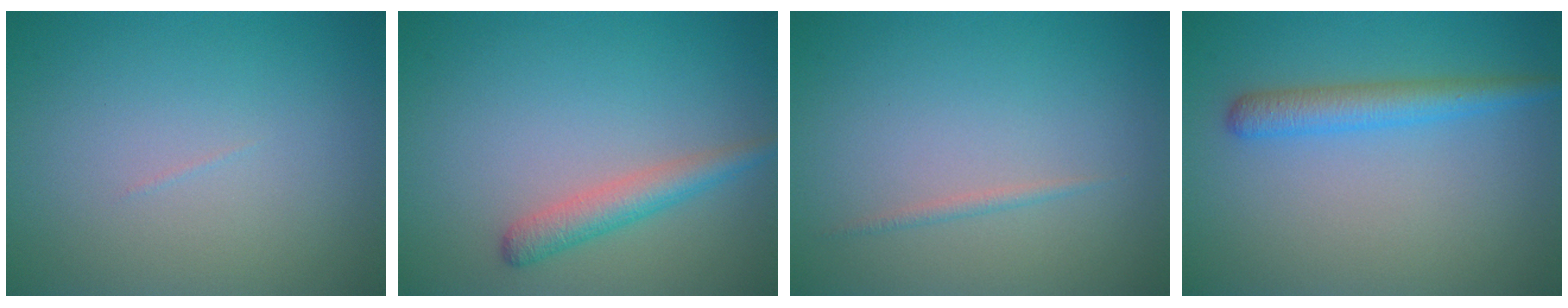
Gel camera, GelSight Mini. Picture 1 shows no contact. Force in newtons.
{"total": 2.6, "press": 2.6, "slide": 0.0}
{"total": 0.6, "press": 0.6, "slide": 0.0}
{"total": 3.0, "press": 3.0, "slide": 0.2}